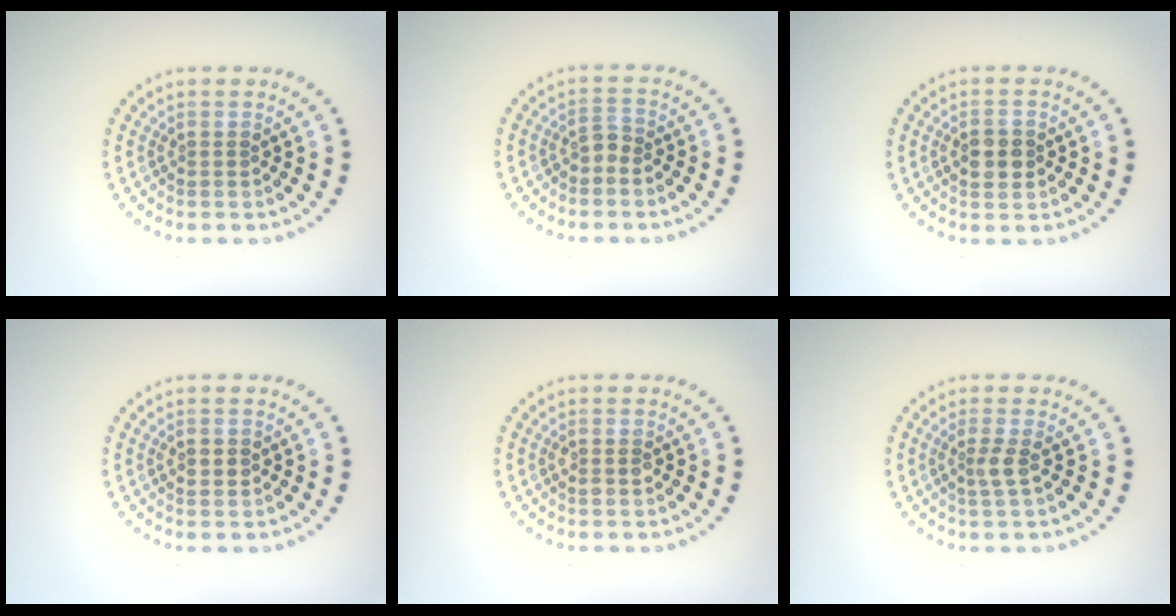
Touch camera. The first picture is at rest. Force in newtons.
{"total": 1.3, "press": 1.0, "slide": 0.9}
{"total": 2.8, "press": 2.8, "slide": 0.3}
{"total": 1.9, "press": 1.9, "slide": 0.1}
{"total": 1.0, "press": 1.0, "slide": 0.2}
{"total": 1.6, "press": 1.2, "slide": 1.0}